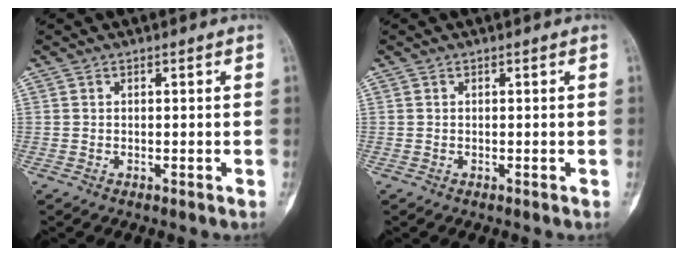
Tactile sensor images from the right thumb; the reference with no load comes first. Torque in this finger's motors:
{"motor_torque": [0.15, 0.06, 0.10, 0.02, 0.03]}